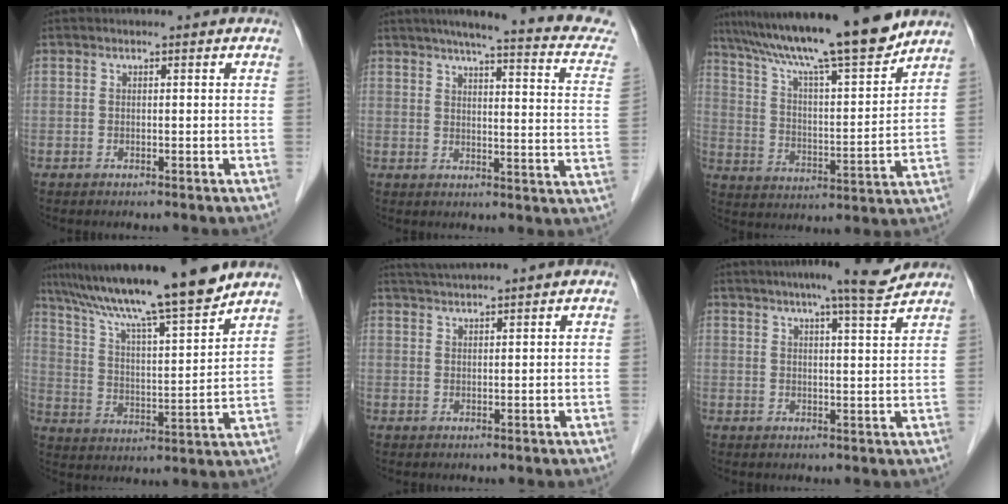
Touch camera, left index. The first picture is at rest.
{"total": 20.5, "force": [17.5, 1.3, 10.6], "torque": [-0.134, -0.027, 0.195]}
{"total": 19.1, "force": [16.1, 0.6, 10.3], "torque": [-0.170, 0.008, 0.260]}
{"total": 18.0, "force": [15.2, -0.1, 9.6], "torque": [-0.162, 0.006, 0.249]}
{"total": 5.1, "force": [4.6, -1.1, 1.8], "torque": [-0.031, 0.028, 0.079]}
{"total": 8.6, "force": [7.5, -0.4, 4.3], "torque": [-0.067, 0.004, 0.097]}